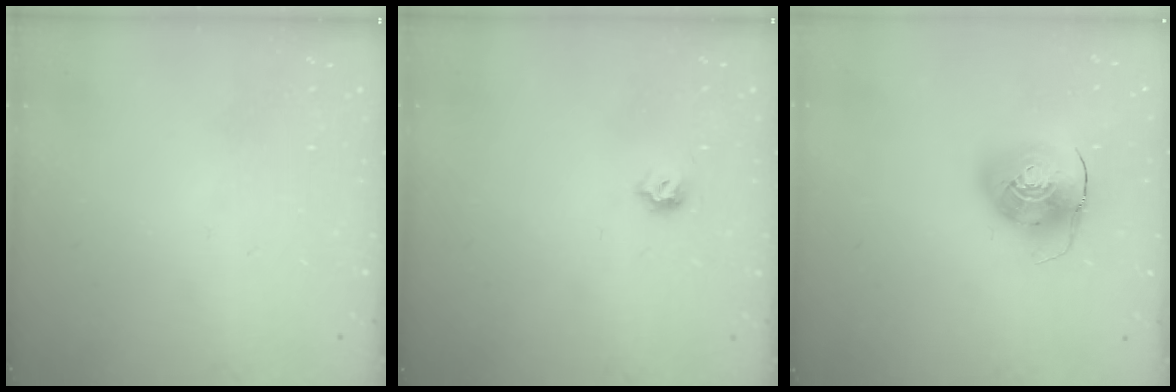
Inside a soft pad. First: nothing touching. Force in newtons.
{"total": 4.0, "press": 3.9, "slide": 0.8}
{"total": 10.8, "press": 10.6, "slide": 1.8}